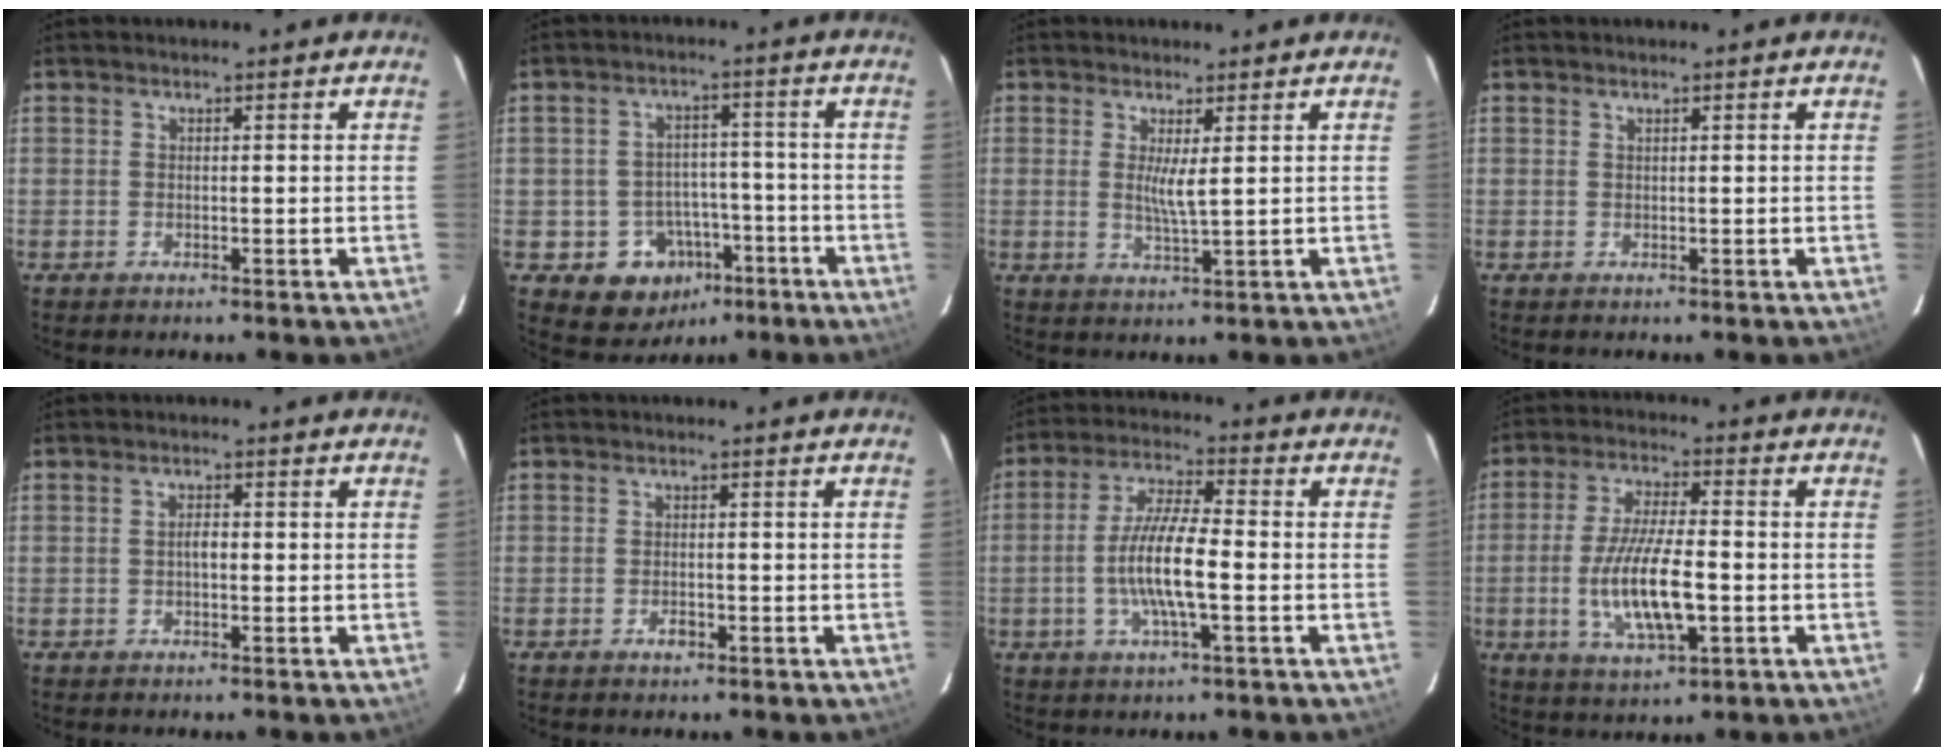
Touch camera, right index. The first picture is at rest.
{"total": 10.7, "force": [-5.5, 8.5, 3.7], "torque": [-0.081, 0.028, -0.054]}
{"total": 3.4, "force": [0.9, -0.1, 3.3], "torque": [-0.061, -0.011, 0.014]}
{"total": 0.0}
{"total": 1.5, "force": [-0.3, 0.7, 1.3], "torque": [-0.023, 0.006, -0.006]}
{"total": 1.9, "force": [-1.0, 1.1, 1.2], "torque": [-0.023, 0.002, -0.016]}
{"total": 10.1, "force": [-2.2, 1.8, 9.7], "torque": [-0.193, -0.001, -0.043]}
{"total": 12.7, "force": [-2.9, 3.8, 11.8], "torque": [-0.236, -0.012, -0.048]}